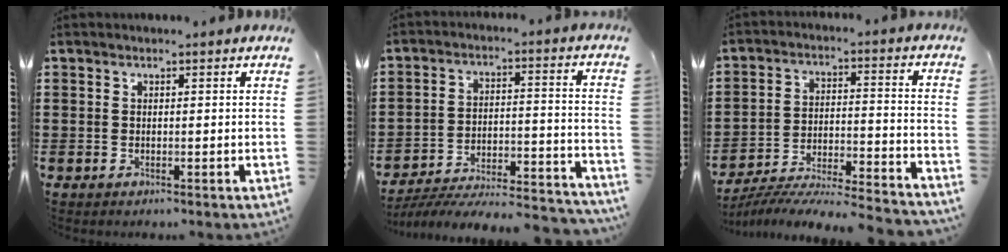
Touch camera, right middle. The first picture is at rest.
{"total": 5.9, "force": [-5.4, 0.6, 2.2], "torque": [-0.039, -0.006, -0.108]}
{"total": 6.4, "force": [-6.1, -0.3, 1.6], "torque": [-0.034, -0.012, -0.125]}